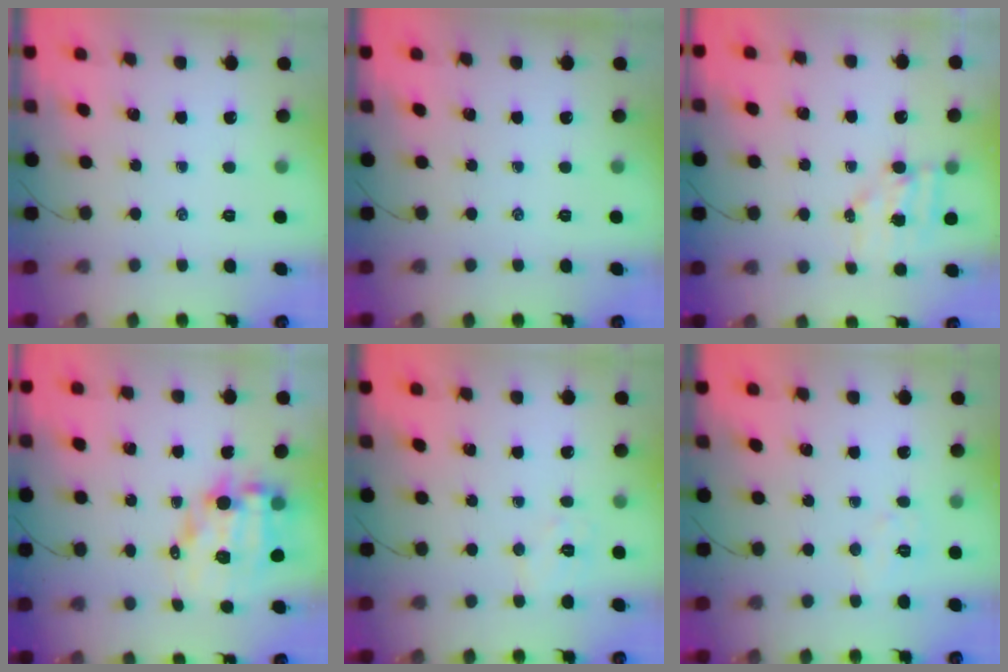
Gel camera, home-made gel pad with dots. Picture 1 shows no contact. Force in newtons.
{"total": 0.0}
{"total": 5.2, "press": 5.2, "slide": 0.5}
{"total": 9.3, "press": 8.9, "slide": 2.8}
{"total": 6.6, "press": 6.4, "slide": 1.2}
{"total": 5.1, "press": 5.0, "slide": 0.9}